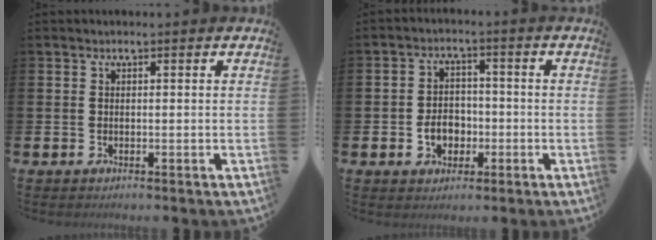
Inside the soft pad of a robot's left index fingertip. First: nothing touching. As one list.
[{"total": 4.3, "force": [-1.3, 3.4, 2.3], "torque": [-0.036, 0.000, -0.031]}]